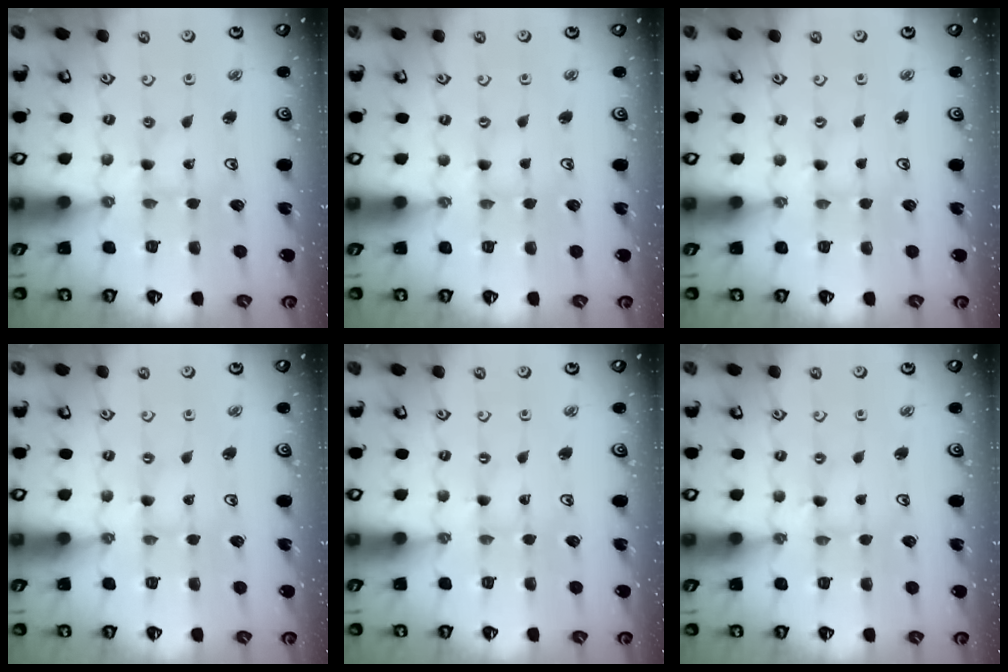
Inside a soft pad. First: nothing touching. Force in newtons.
{"total": 0.0}
{"total": 0.0}
{"total": 0.0}
{"total": 0.0}
{"total": 0.0}